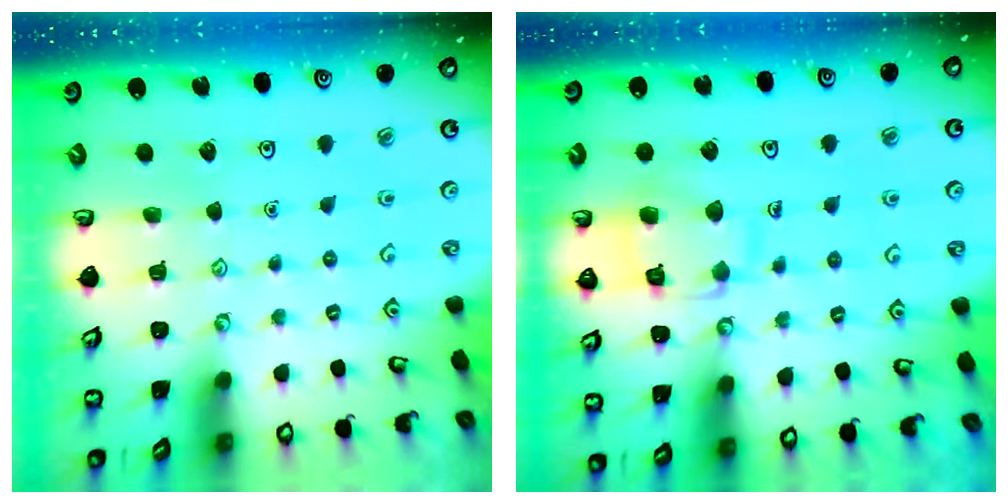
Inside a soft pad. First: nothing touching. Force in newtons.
{"total": 11.5, "press": 11.5, "slide": 0.9}